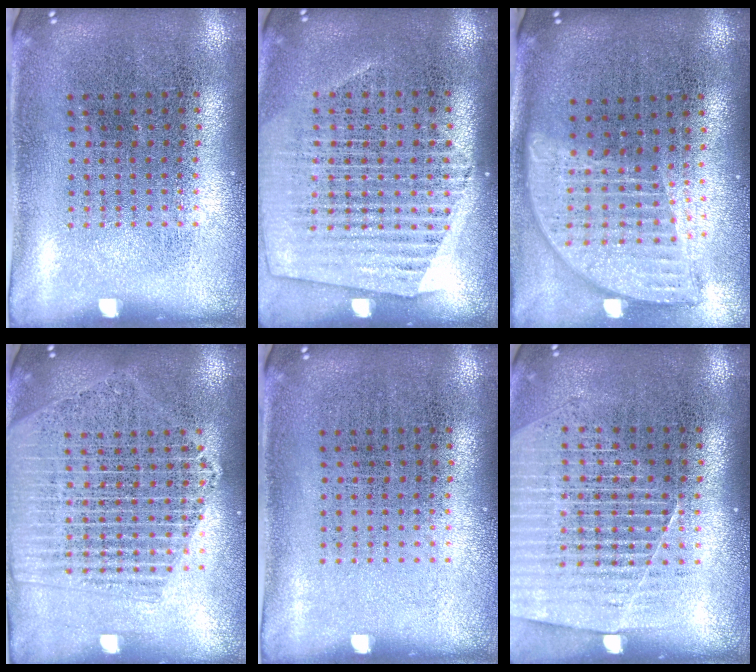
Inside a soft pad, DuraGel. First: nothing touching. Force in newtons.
{"total": 1.5, "press": 1.3, "slide": 0.6}
{"total": 1.9, "press": 1.5, "slide": 1.2}
{"total": 2.1, "press": 1.9, "slide": 0.8}
{"total": 0.0}
{"total": 1.6, "press": 1.5, "slide": 0.4}